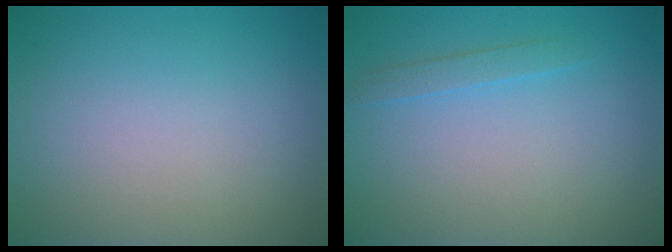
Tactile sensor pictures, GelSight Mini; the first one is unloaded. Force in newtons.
{"total": 1.1, "press": 1.1, "slide": 0.1}